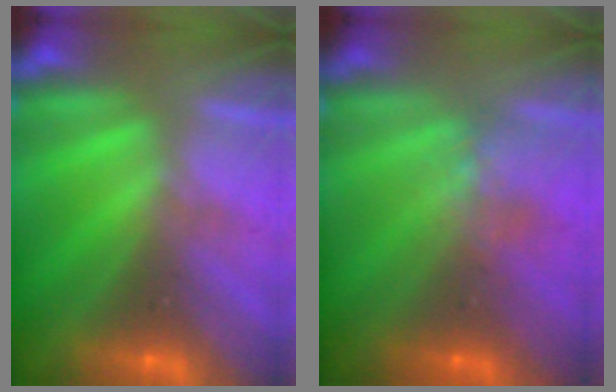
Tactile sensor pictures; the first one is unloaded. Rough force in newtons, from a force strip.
{"total": 4.4}